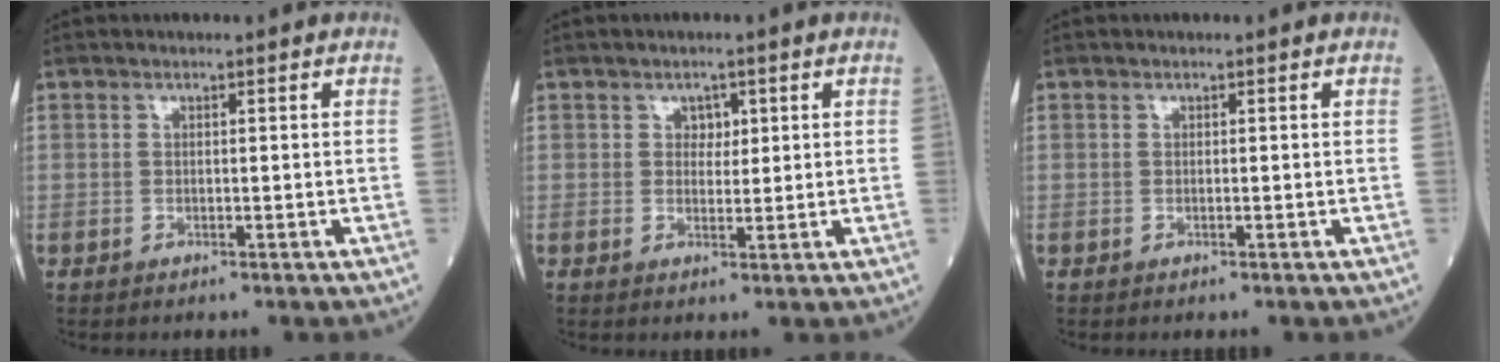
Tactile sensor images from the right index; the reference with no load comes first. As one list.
[{"total": 2.1, "force": [0.8, 1.5, 1.2], "torque": [-0.011, 0.000, 0.011]}, {"total": 0.0}]